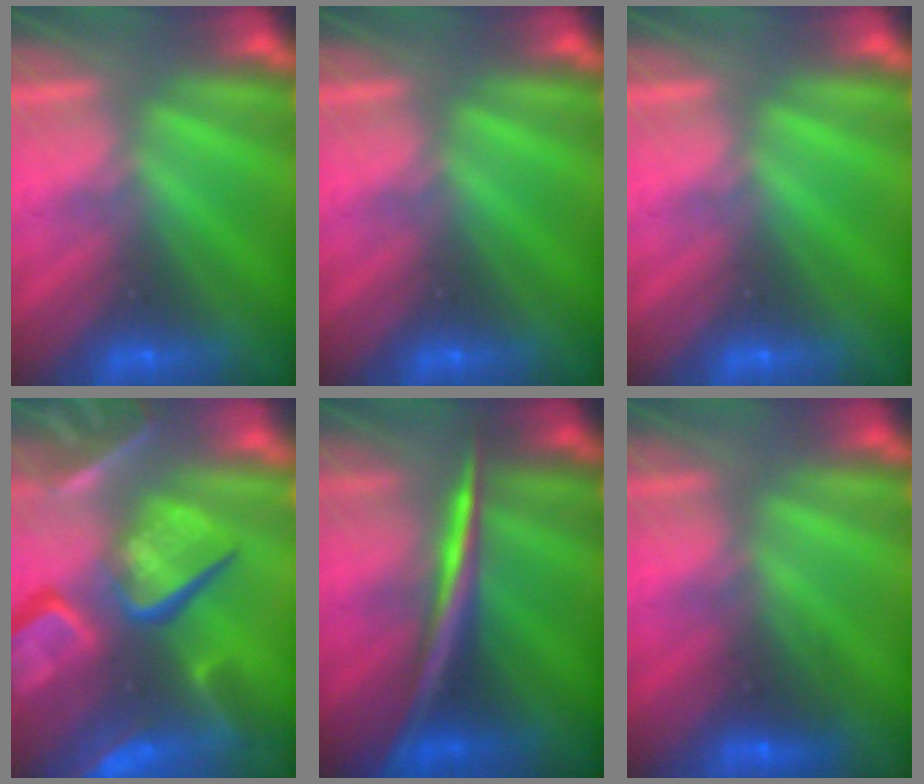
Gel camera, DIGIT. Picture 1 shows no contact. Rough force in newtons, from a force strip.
{"total": 0.0}
{"total": 0.0}
{"total": 8.1}
{"total": 2.8}
{"total": 2.6}